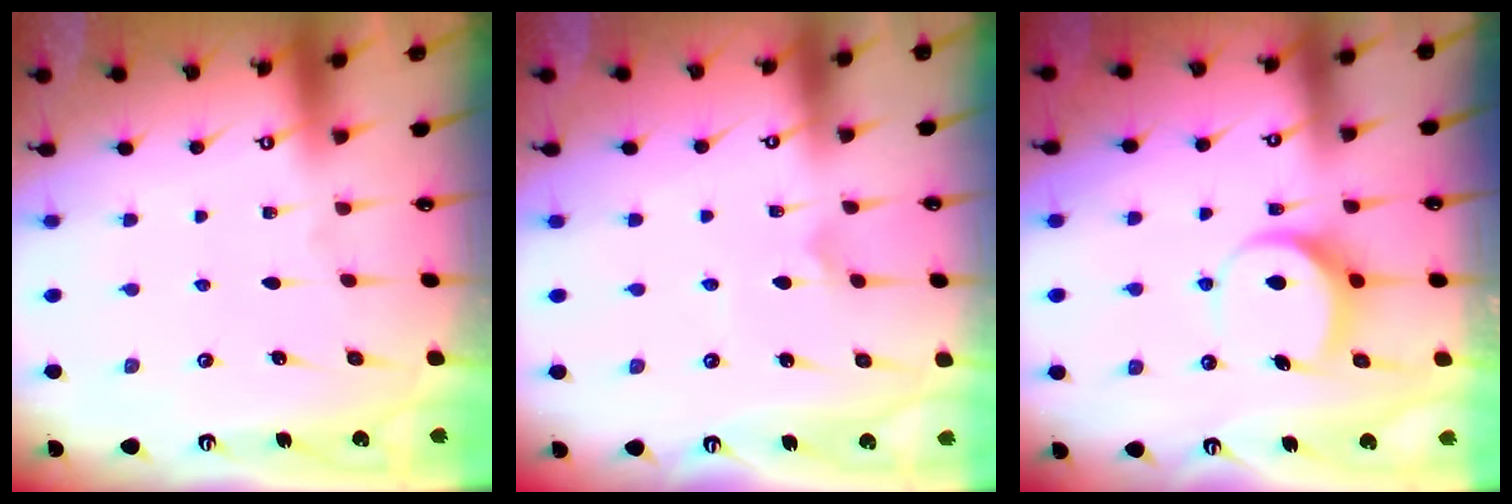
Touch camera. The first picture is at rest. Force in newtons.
{"total": 2.3, "press": 2.3, "slide": 0.2}
{"total": 7.9, "press": 7.9, "slide": 0.3}